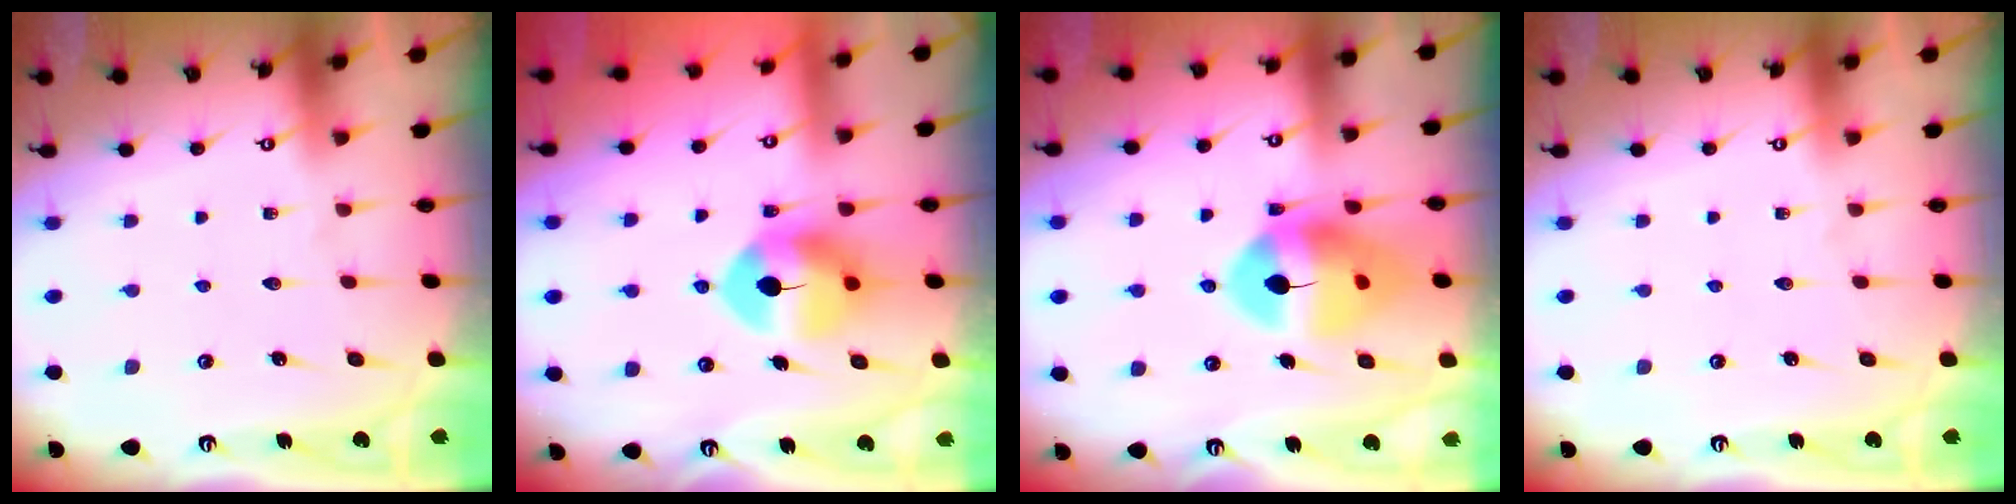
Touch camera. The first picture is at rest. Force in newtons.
{"total": 9.4, "press": 9.3, "slide": 1.1}
{"total": 13.3, "press": 13.3, "slide": 1.4}
{"total": 0.0}